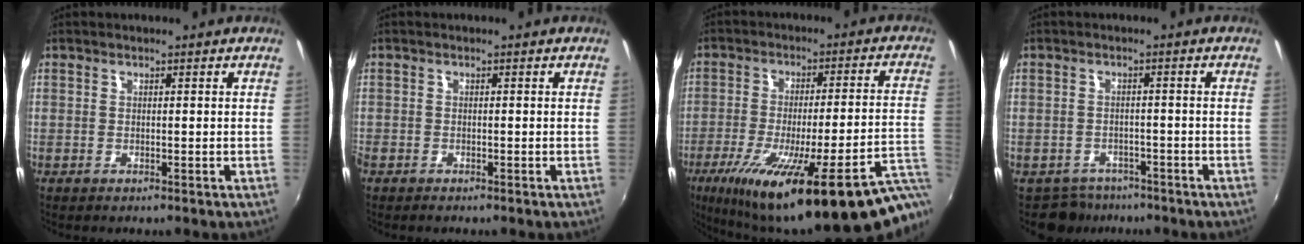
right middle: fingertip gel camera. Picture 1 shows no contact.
{"total": 1.2, "force": [-1.0, 0.6, 0.3], "torque": [-0.011, -0.004, -0.021]}
{"total": 29.5, "force": [-19.1, 3.7, 22.2], "torque": [-0.324, -0.069, -0.273]}
{"total": 4.8, "force": [-3.9, 2.8, -0.1], "torque": [-0.011, 0.003, -0.060]}